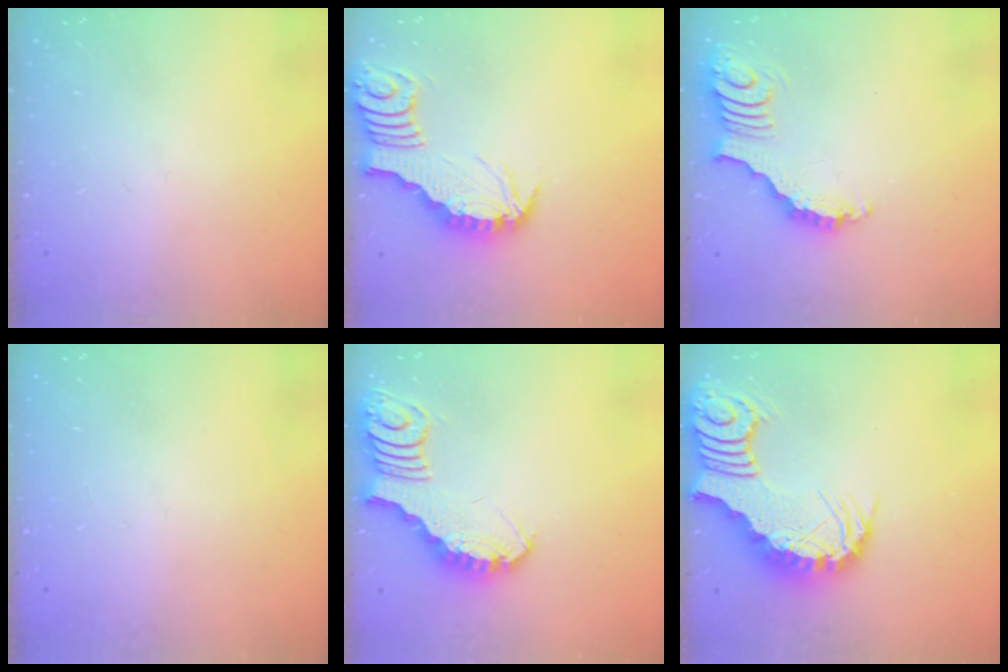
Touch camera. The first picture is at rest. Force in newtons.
{"total": 3.2, "press": 3.1, "slide": 0.4}
{"total": 3.8, "press": 3.7, "slide": 0.5}
{"total": 0.0}
{"total": 3.5, "press": 3.5, "slide": 0.6}
{"total": 3.7, "press": 3.6, "slide": 0.8}